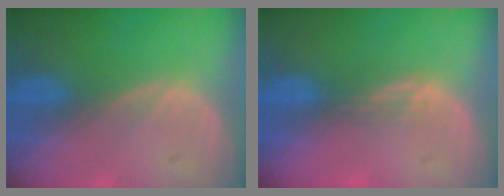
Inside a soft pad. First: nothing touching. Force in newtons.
{"total": 1.8, "press": 1.3, "slide": 1.2}